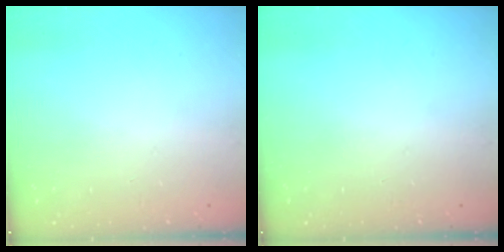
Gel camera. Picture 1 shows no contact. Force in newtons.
{"total": 0.0}